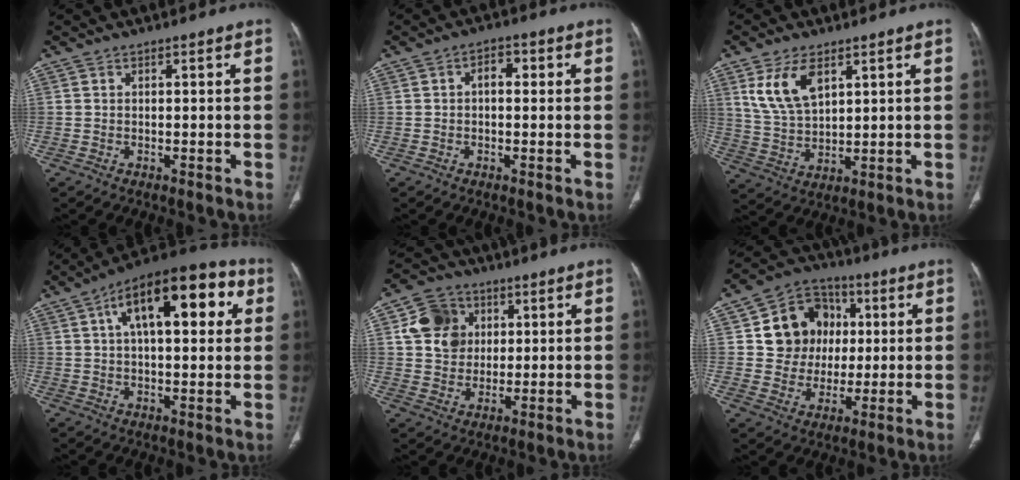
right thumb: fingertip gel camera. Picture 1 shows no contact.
{"total": 3.2, "force": [0.4, 1.9, 2.6], "torque": [-0.032, 0.009, 0.002]}
{"total": 9.6, "force": [4.6, 4.9, 6.8], "torque": [-0.126, -0.015, 0.100]}
{"total": 20.1, "force": [6.5, 8.9, 16.8], "torque": [-0.225, 0.022, 0.090]}
{"total": 10.2, "force": [2.8, 8.6, 4.7], "torque": [-0.055, -0.005, 0.050]}
{"total": 13.4, "force": [2.5, 12.1, 5.4], "torque": [-0.042, 0.009, 0.045]}